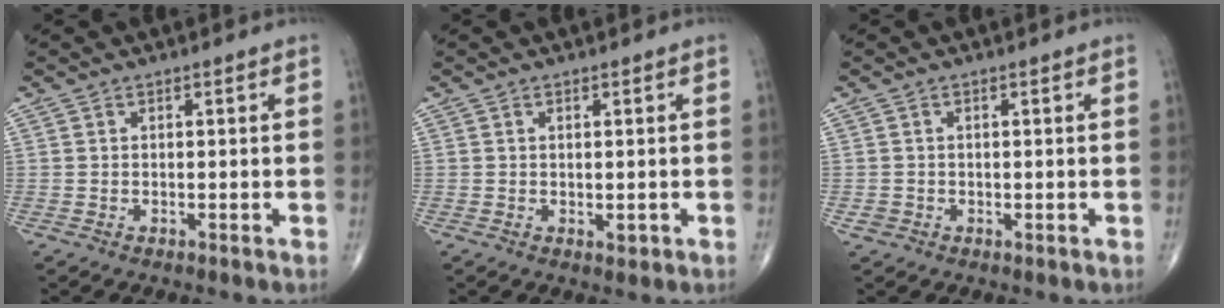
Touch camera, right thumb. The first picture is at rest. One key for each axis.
{"total": 1.5, "fx": -0.2, "fy": 0.8, "fz": 1.2, "tx": -0.009, "ty": -0.003, "tz": 0.000}
{"total": 1.2, "fx": -0.3, "fy": 1.2, "fz": 0.3, "tx": 0.002, "ty": 0.004, "tz": -0.002}